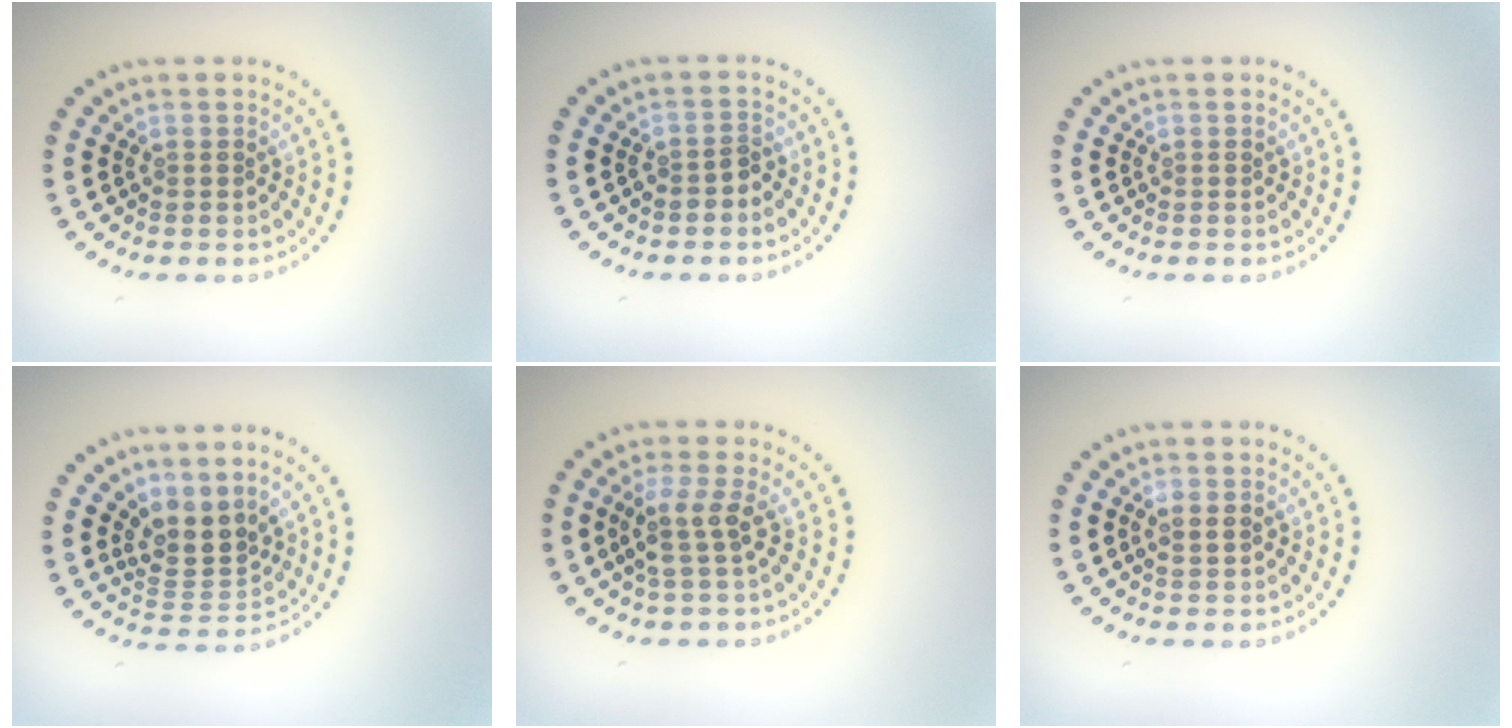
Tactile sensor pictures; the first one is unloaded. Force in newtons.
{"total": 1.1, "press": 1.0, "slide": 0.4}
{"total": 0.0}
{"total": 3.2, "press": 2.4, "slide": 2.0}
{"total": 2.5, "press": 2.0, "slide": 1.6}
{"total": 0.7, "press": 0.7, "slide": 0.0}